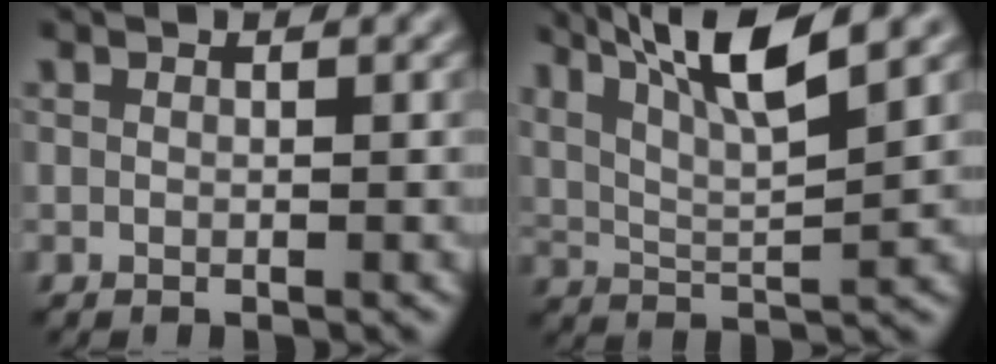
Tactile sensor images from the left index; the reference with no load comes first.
{"total": 8.4, "force": [5.0, 1.7, 6.5], "torque": [-0.116, 0.013, 0.093]}